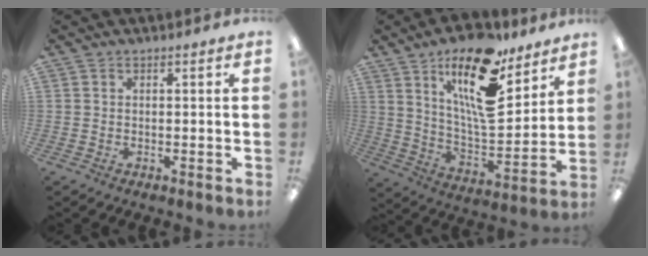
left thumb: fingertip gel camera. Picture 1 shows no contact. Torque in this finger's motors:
{"motor_torque": [1.40, 2.13, 1.34, -1.40, 0.29]}